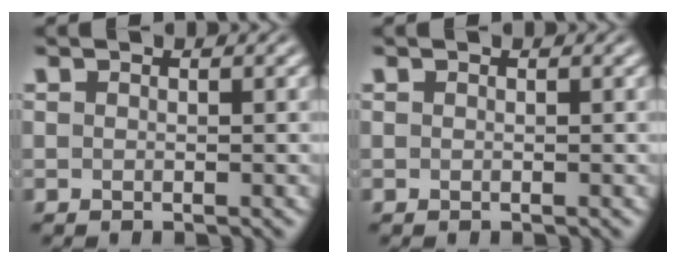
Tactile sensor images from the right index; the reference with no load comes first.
{"total": 0.0}